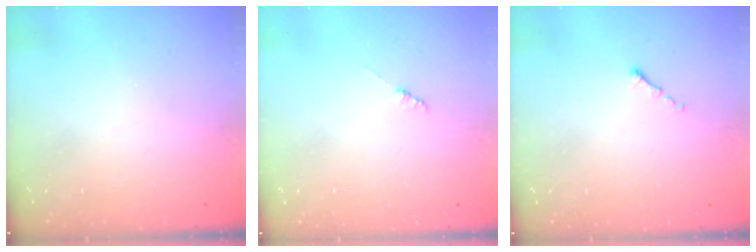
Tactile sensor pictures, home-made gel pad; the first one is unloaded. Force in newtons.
{"total": 1.4, "press": 1.4, "slide": 0.2}
{"total": 0.6, "press": 0.5, "slide": 0.2}